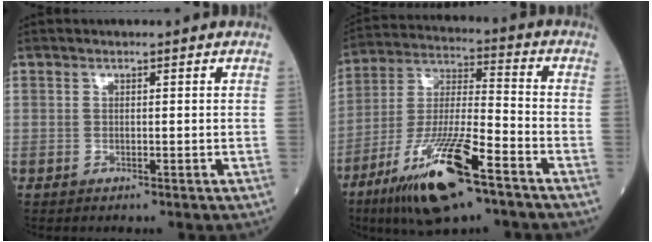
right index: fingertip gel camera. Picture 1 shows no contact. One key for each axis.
{"total": 16.8, "fx": -9.8, "fy": 2.7, "fz": 13.4, "tx": -0.275, "ty": -0.036, "tz": -0.178}